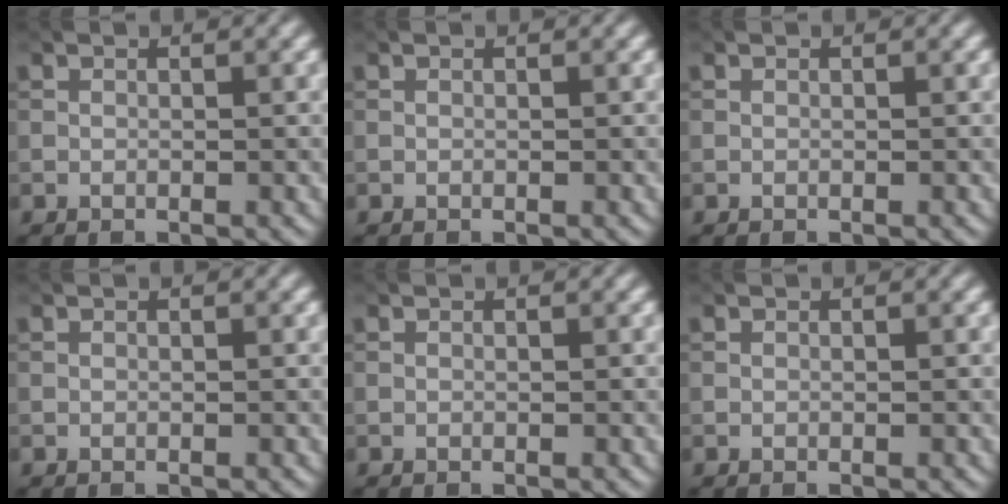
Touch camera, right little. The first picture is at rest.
{"total": 0.0}
{"total": 0.0}
{"total": 0.0}
{"total": 0.0}
{"total": 0.0}